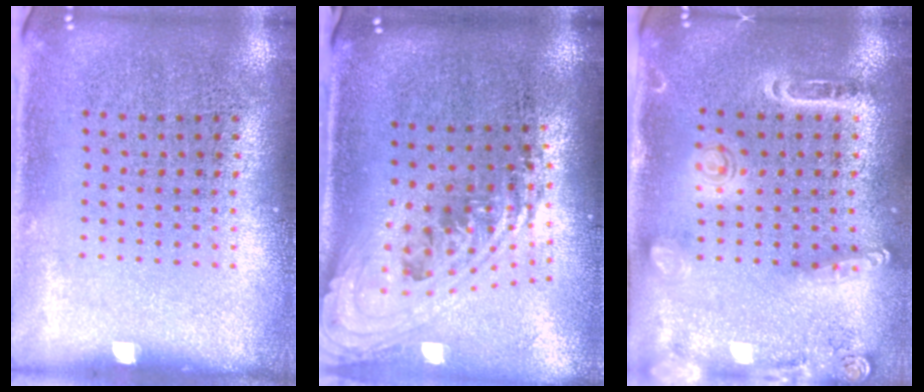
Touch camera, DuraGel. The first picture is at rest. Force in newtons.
{"total": 2.4, "press": 1.7, "slide": 1.7}
{"total": 1.6, "press": 1.5, "slide": 0.6}